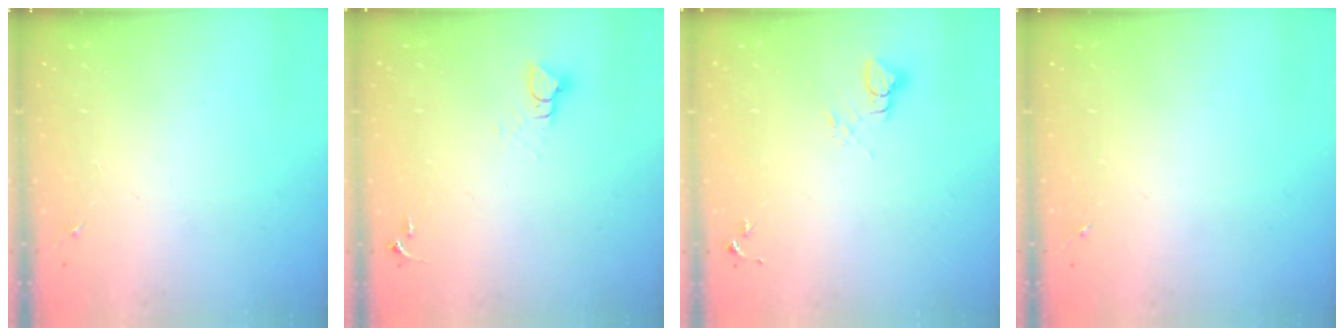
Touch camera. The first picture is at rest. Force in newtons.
{"total": 3.9, "press": 3.8, "slide": 0.5}
{"total": 3.4, "press": 3.4, "slide": 0.2}
{"total": 0.0}